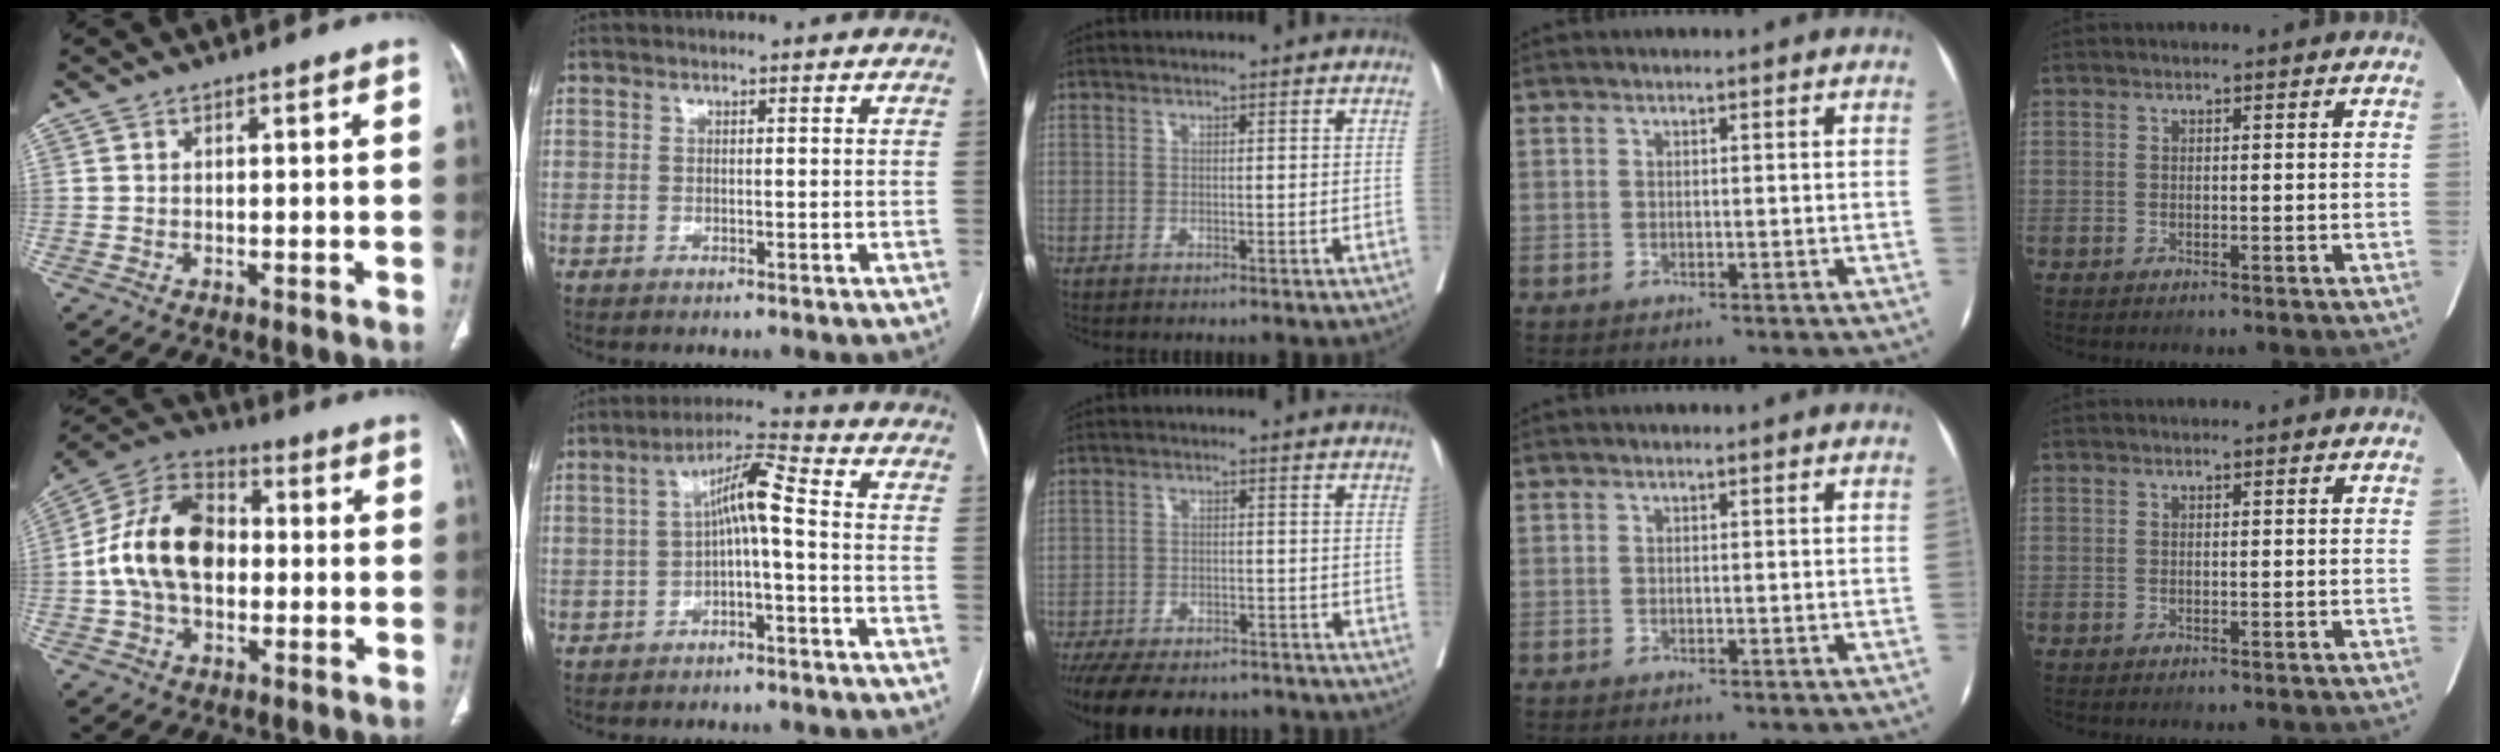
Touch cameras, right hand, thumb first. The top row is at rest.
{"thumb": {"total": 16.4, "force": [-0.2, 11.1, 12.1], "torque": [-0.209, 0.032, -0.012]}, "index": {"total": 6.8, "force": [-0.5, 0.9, 6.7], "torque": [-0.119, 0.032, -0.010]}, "middle": {"total": 15.6, "force": [-13.1, 5.6, 6.3], "torque": [-0.143, -0.010, -0.182]}}